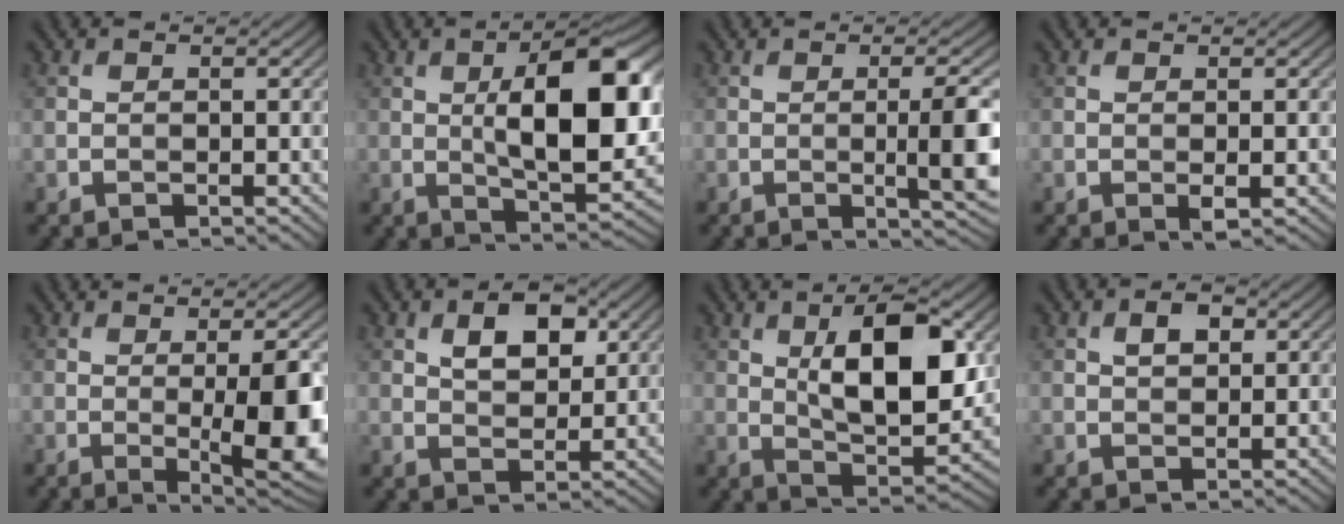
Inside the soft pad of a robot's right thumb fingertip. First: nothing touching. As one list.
[{"total": 13.6, "force": [1.6, 5.2, 12.5], "torque": [-0.179, 0.004, 0.022]}, {"total": 6.3, "force": [-0.5, 0.9, 6.2], "torque": [-0.103, 0.000, -0.004]}, {"total": 1.3, "force": [-0.2, 0.2, 1.3], "torque": [-0.025, -0.004, -0.005]}, {"total": 9.7, "force": [-0.9, 2.3, 9.3], "torque": [-0.129, -0.005, -0.010]}, {"total": 5.5, "force": [2.2, 3.1, 4.0], "torque": [-0.065, 0.001, 0.035]}, {"total": 12.0, "force": [2.9, 5.1, 10.4], "torque": [-0.163, -0.006, 0.049]}, {"total": 2.6, "force": [0.9, 1.5, 1.9], "torque": [-0.032, 0.004, 0.013]}]